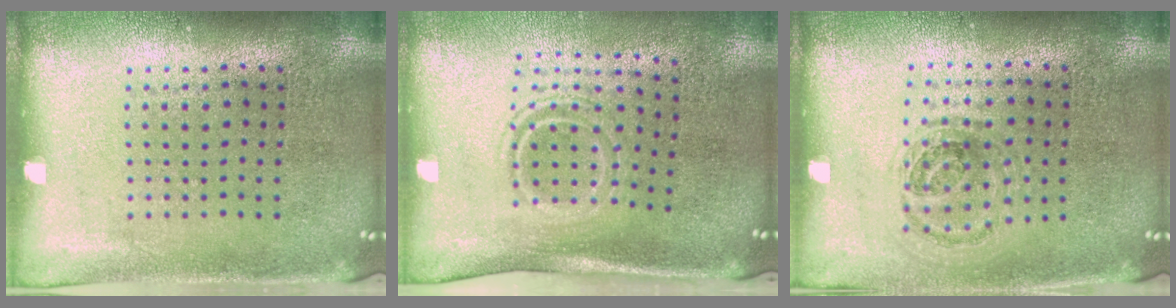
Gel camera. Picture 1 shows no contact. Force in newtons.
{"total": 1.6, "press": 1.0, "slide": 1.2}
{"total": 1.1, "press": 1.0, "slide": 0.5}